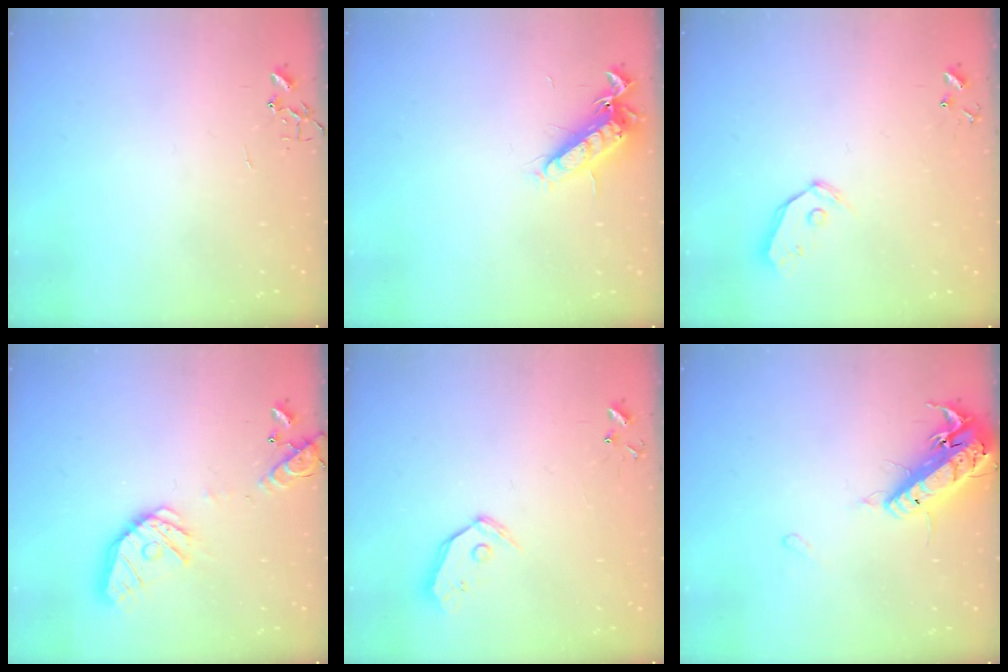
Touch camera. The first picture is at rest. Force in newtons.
{"total": 13.0, "press": 12.9, "slide": 1.2}
{"total": 6.3, "press": 6.3, "slide": 0.7}
{"total": 16.9, "press": 16.7, "slide": 3.0}
{"total": 7.7, "press": 7.6, "slide": 0.9}
{"total": 17.3, "press": 16.9, "slide": 3.7}